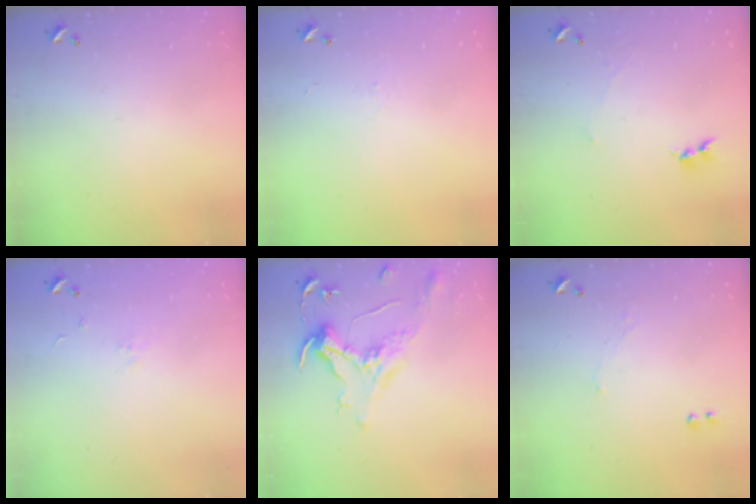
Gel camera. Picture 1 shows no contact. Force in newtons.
{"total": 0.0}
{"total": 1.2, "press": 1.1, "slide": 0.5}
{"total": 3.9, "press": 3.8, "slide": 0.8}
{"total": 1.6, "press": 1.4, "slide": 0.7}
{"total": 0.7, "press": 0.2, "slide": 0.7}